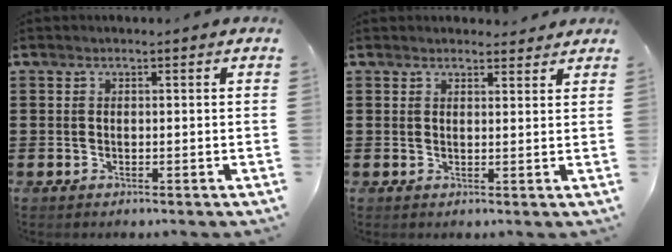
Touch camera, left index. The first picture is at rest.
{"total": 1.9, "force": [1.8, 0.4, 0.0], "torque": [0.003, -0.001, 0.033]}